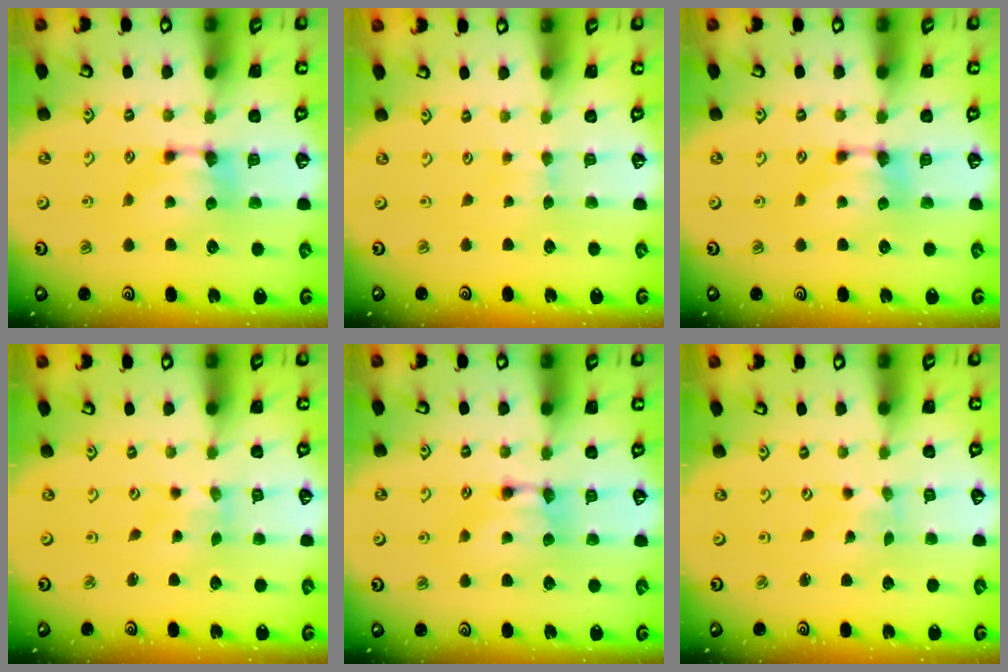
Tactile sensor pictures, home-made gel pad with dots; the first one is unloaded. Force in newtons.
{"total": 3.1, "press": 3.1, "slide": 0.4}
{"total": 0.0}
{"total": 2.4, "press": 2.4, "slide": 0.7}
{"total": 1.8, "press": 1.8, "slide": 0.1}
{"total": 3.7, "press": 3.6, "slide": 0.8}